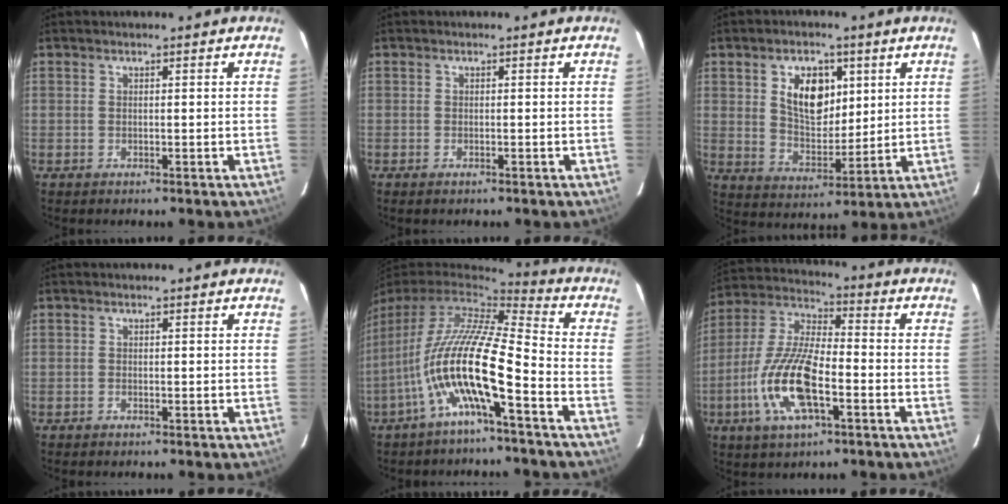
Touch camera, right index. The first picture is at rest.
{"total": 0.7, "force": [-0.6, 0.3, 0.4], "torque": [-0.007, -0.002, -0.011]}
{"total": 10.2, "force": [3.7, 6.3, 7.1], "torque": [-0.124, 0.008, 0.073]}
{"total": 0.0}
{"total": 15.4, "force": [-5.4, 2.5, 14.2], "torque": [-0.255, -0.013, -0.106]}
{"total": 15.5, "force": [-5.5, 5.2, 13.5], "torque": [-0.287, -0.007, -0.110]}